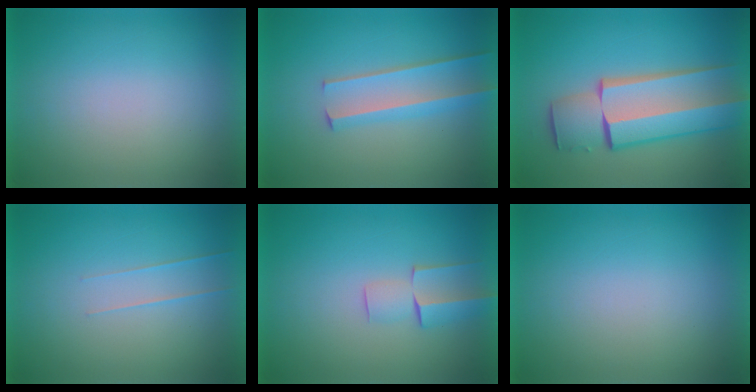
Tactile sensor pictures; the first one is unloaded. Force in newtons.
{"total": 2.9}
{"total": 8.4}
{"total": 1.7}
{"total": 2.5}
{"total": 1.2}